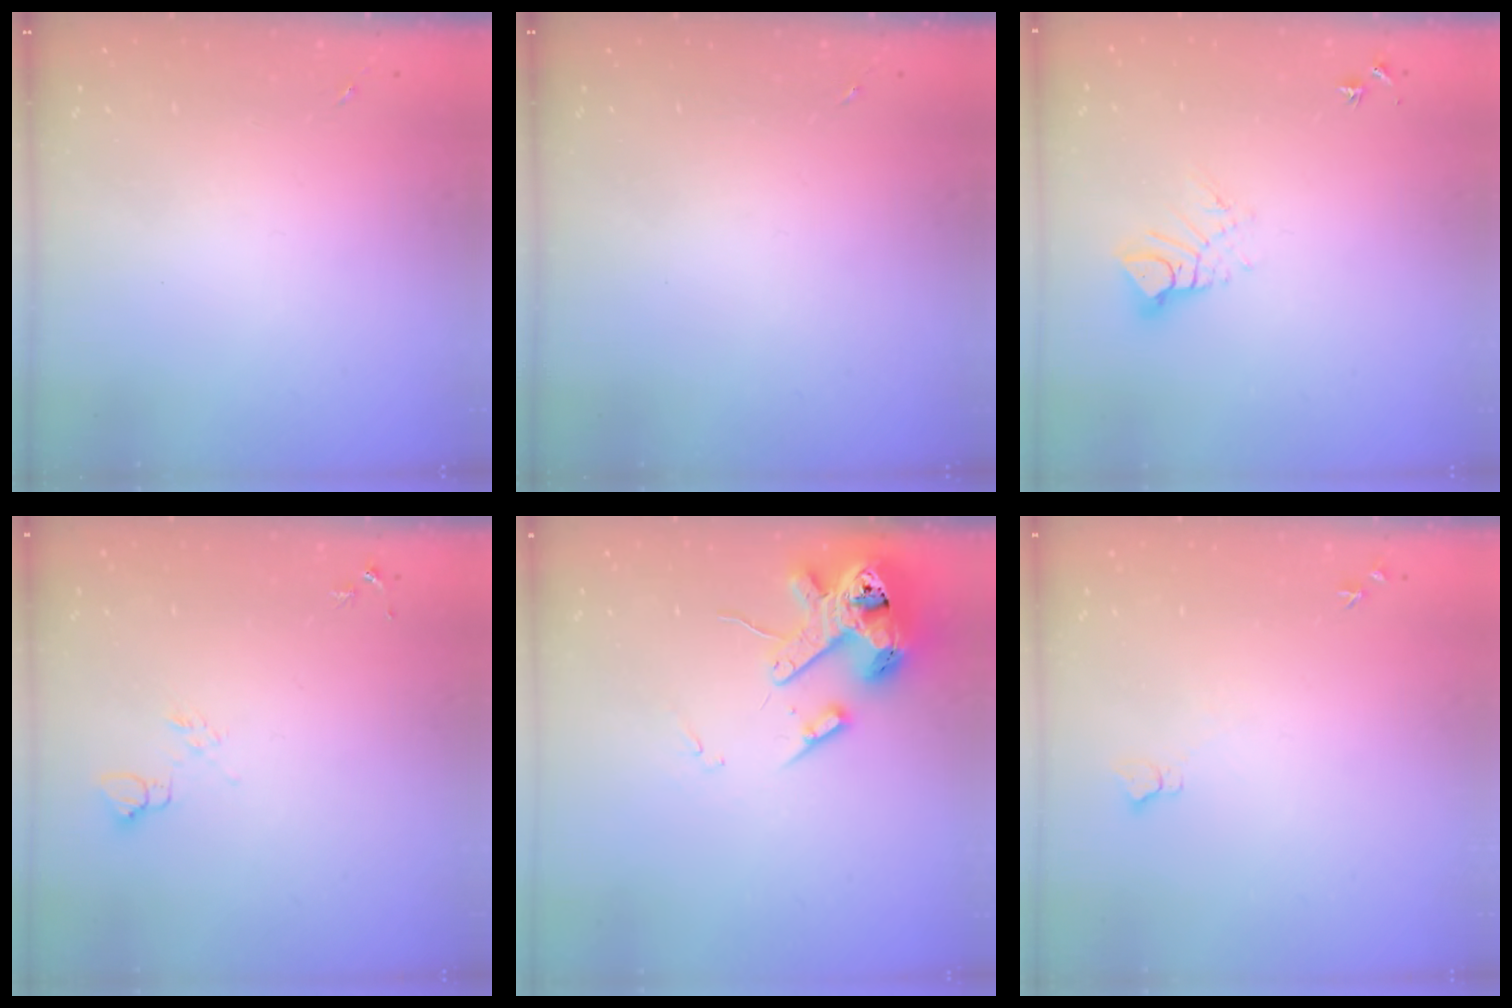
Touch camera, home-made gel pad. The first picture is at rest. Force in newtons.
{"total": 0.0}
{"total": 7.7, "press": 7.7, "slide": 0.7}
{"total": 6.6, "press": 6.5, "slide": 0.8}
{"total": 14.8, "press": 14.7, "slide": 2.3}
{"total": 4.6, "press": 4.6, "slide": 0.6}